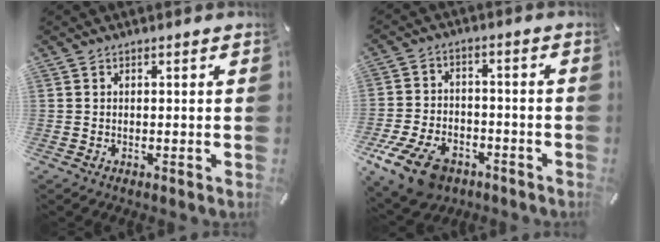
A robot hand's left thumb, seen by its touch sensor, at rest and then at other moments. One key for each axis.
{"total": 12.5, "fx": -7.2, "fy": 7.6, "fz": 6.9, "tx": -0.138, "ty": 0.045, "tz": -0.126}